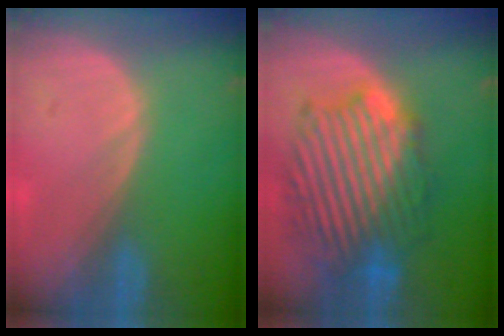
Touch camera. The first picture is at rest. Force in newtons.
{"total": 12.7, "press": 12.6, "slide": 1.1}